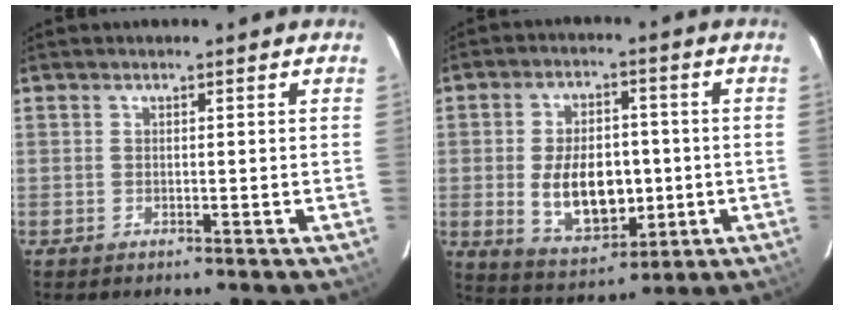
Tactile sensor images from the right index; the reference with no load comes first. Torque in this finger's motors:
{"motor_torque": [0.59, 0.01, 0.72, 0.17]}